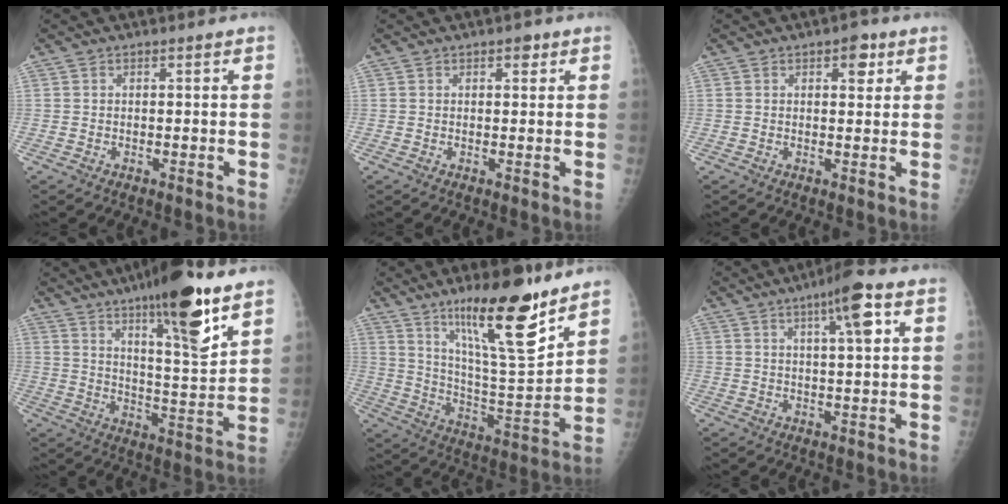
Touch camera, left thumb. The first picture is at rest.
{"total": 1.7, "force": [0.9, 0.9, 1.0], "torque": [-0.004, -0.002, 0.010]}
{"total": 3.5, "force": [1.7, 1.9, 2.4], "torque": [-0.015, -0.004, 0.019]}
{"total": 17.6, "force": [11.0, 3.4, 13.4], "torque": [-0.185, -0.067, 0.175]}
{"total": 19.9, "force": [13.2, 4.0, 14.4], "torque": [-0.205, -0.084, 0.225]}
{"total": 8.0, "force": [3.4, 1.2, 7.1], "torque": [-0.112, -0.003, 0.050]}